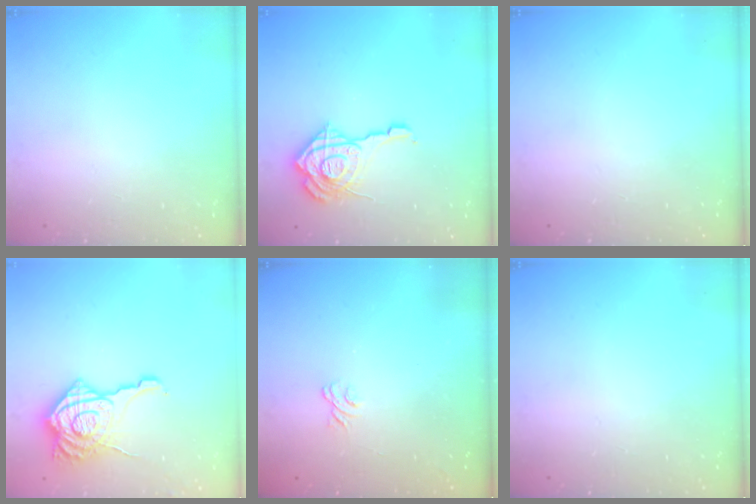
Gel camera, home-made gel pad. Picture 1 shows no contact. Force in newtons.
{"total": 16.9, "press": 16.8, "slide": 1.7}
{"total": 0.0}
{"total": 15.7, "press": 15.6, "slide": 1.6}
{"total": 1.9, "press": 1.5, "slide": 1.1}
{"total": 0.0}